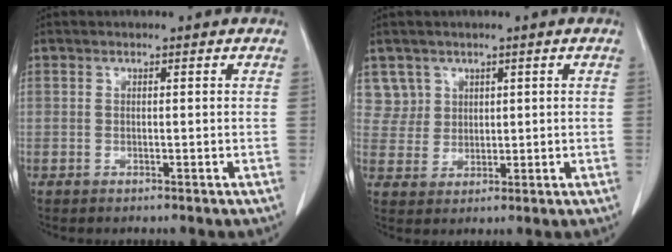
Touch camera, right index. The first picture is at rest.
{"total": 4.4, "force": [2.4, 3.6, -0.5], "torque": [0.022, 0.005, 0.048]}